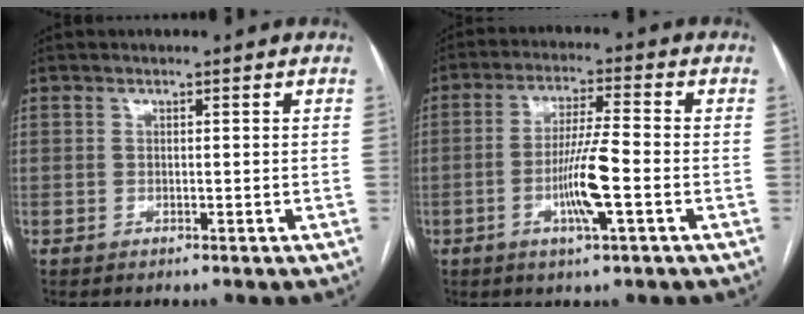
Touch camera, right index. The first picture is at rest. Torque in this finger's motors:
{"motor_torque": [0.44, 0.38, 0.22, 0.13]}